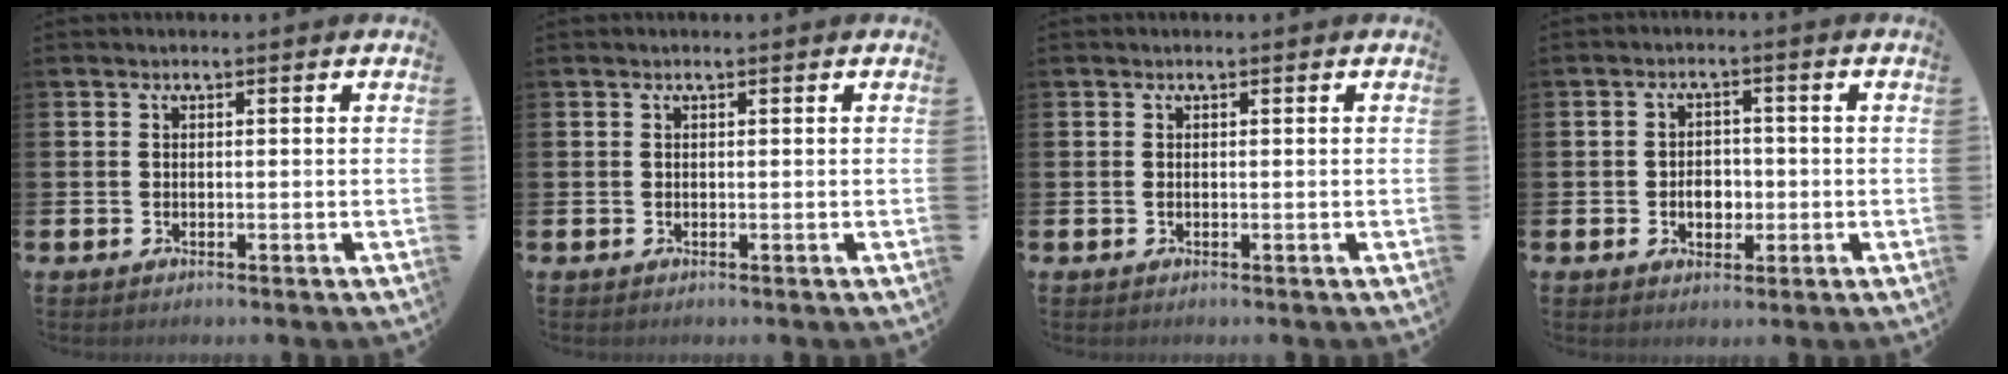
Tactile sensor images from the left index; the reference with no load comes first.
{"total": 0.0}
{"total": 0.0}
{"total": 3.3, "force": [-0.6, 2.5, 2.1], "torque": [-0.026, 0.000, -0.020]}